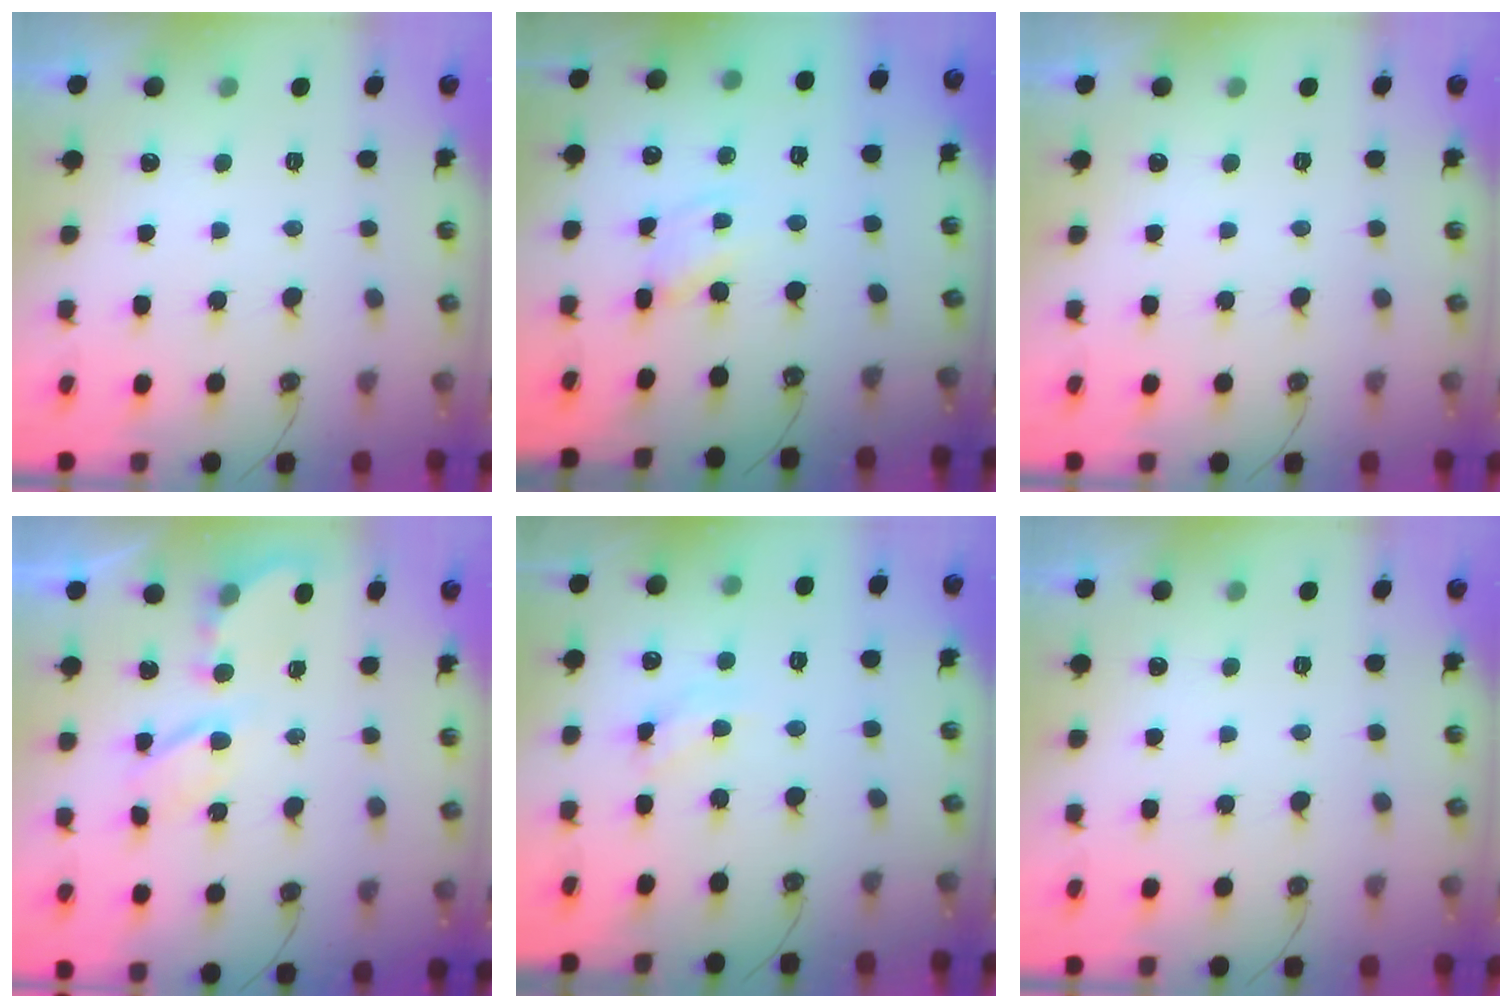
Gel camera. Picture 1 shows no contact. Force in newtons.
{"total": 1.8, "press": 1.8, "slide": 0.1}
{"total": 0.0}
{"total": 5.7, "press": 5.7, "slide": 0.2}
{"total": 7.8, "press": 7.8, "slide": 0.6}
{"total": 0.0}